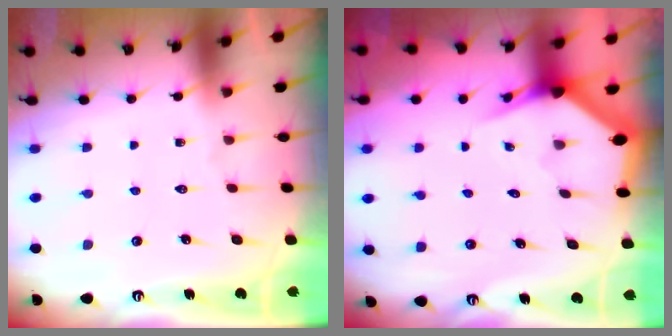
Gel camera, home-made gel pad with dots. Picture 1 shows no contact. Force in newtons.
{"total": 2.9, "press": 2.9, "slide": 0.2}